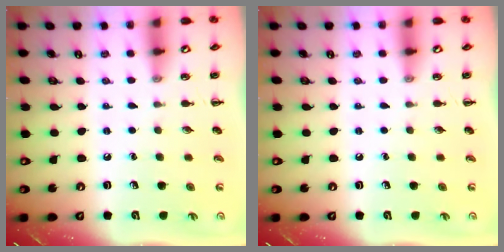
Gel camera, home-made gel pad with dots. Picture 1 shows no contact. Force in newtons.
{"total": 0.0}